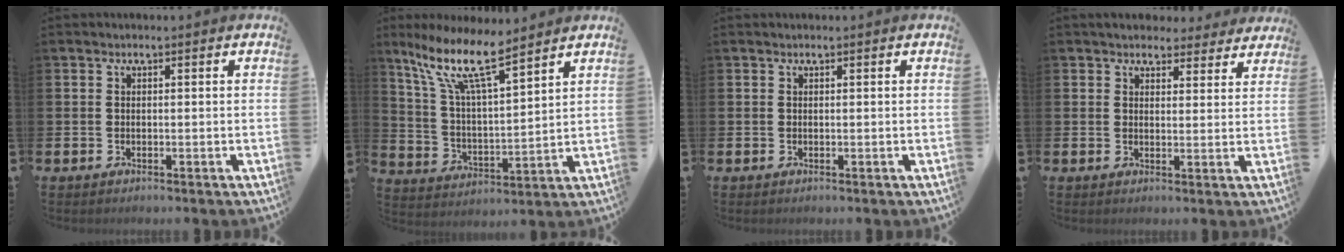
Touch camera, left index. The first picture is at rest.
{"total": 11.4, "force": [8.8, 2.8, 6.8], "torque": [-0.153, -0.032, 0.151]}
{"total": 0.0}
{"total": 4.2, "force": [4.0, 1.4, 0.0], "torque": [0.000, -0.025, 0.071]}